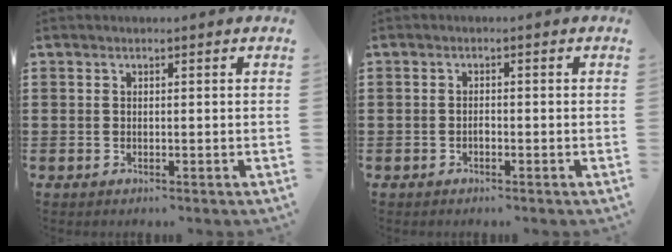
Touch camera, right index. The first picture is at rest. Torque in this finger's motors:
{"motor_torque": [2.14, 0.00, 0.01, 0.02]}